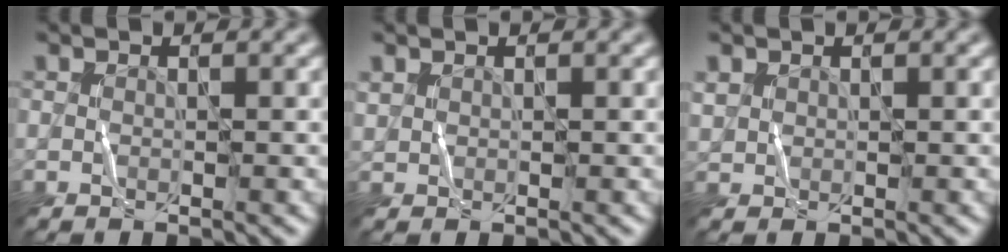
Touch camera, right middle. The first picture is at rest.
{"total": 0.6, "force": [0.5, 0.3, -0.2], "torque": [0.000, 0.001, 0.011]}
{"total": 0.9, "force": [0.6, 0.6, -0.2], "torque": [-0.006, 0.001, 0.014]}